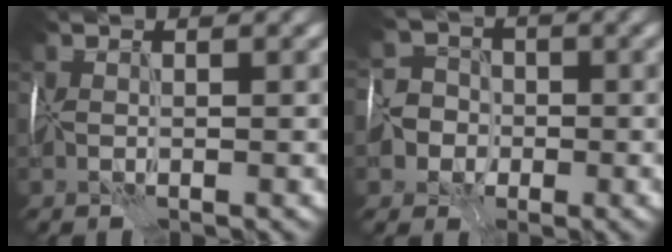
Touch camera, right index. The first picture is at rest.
{"total": 8.1, "force": [-3.3, 7.0, 2.6], "torque": [-0.042, -0.004, -0.094]}